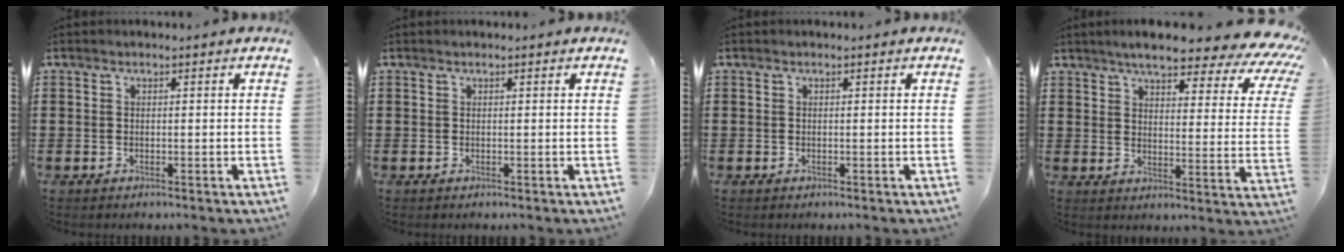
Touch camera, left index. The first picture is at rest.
{"total": 0.0}
{"total": 0.0}
{"total": 7.1, "force": [5.9, 1.1, 3.8], "torque": [-0.082, -0.035, 0.096]}